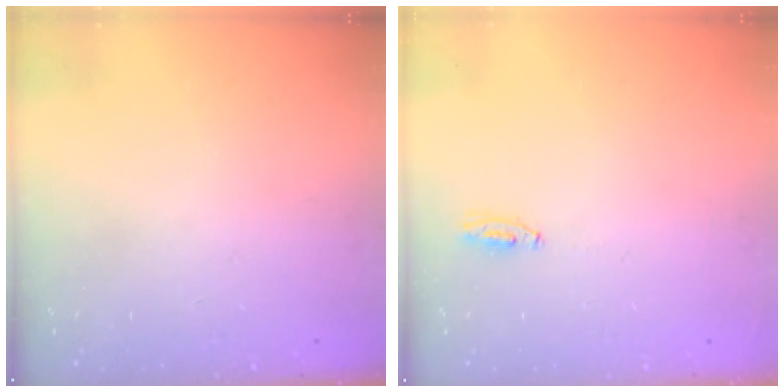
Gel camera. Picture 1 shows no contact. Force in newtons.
{"total": 3.1, "press": 2.8, "slide": 1.3}